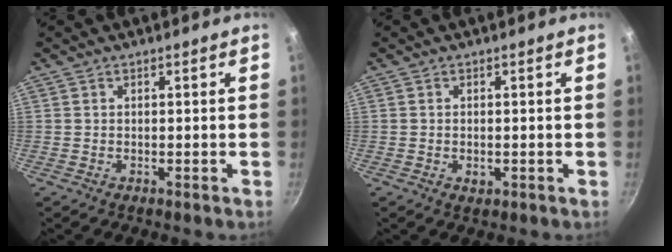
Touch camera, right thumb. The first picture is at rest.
{"total": 1.5, "force": [-0.3, 0.9, 1.1], "torque": [-0.018, 0.000, -0.004]}